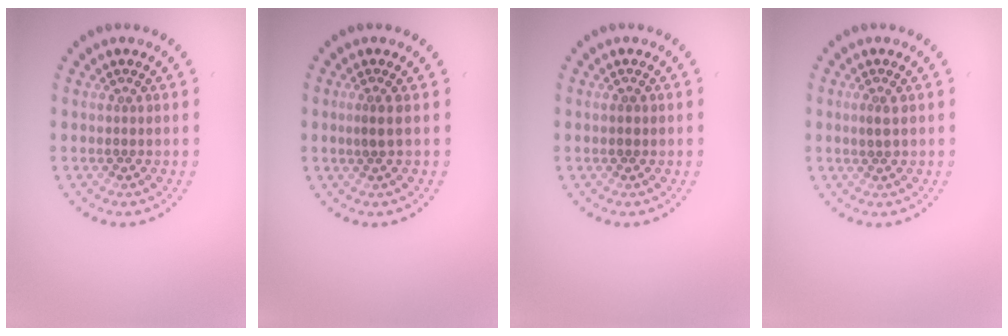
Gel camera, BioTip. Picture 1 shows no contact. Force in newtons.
{"total": 1.3, "press": 1.0, "slide": 0.9}
{"total": 1.0, "press": 1.0, "slide": 0.1}
{"total": 1.2, "press": 1.0, "slide": 0.5}